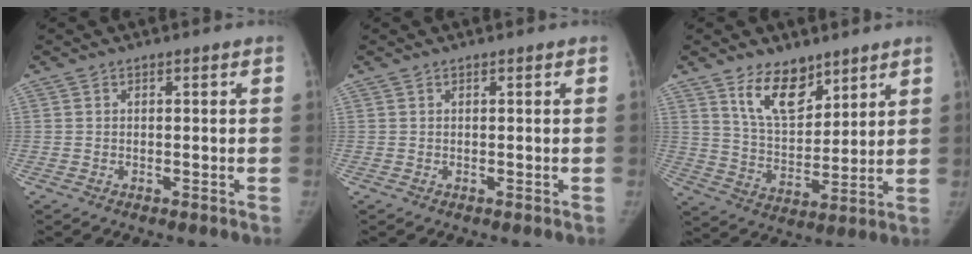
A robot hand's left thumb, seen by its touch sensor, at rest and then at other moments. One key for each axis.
{"total": 0.0}
{"total": 10.9, "fx": 7.2, "fy": 5.7, "fz": 5.9, "tx": -0.071, "ty": -0.057, "tz": 0.136}